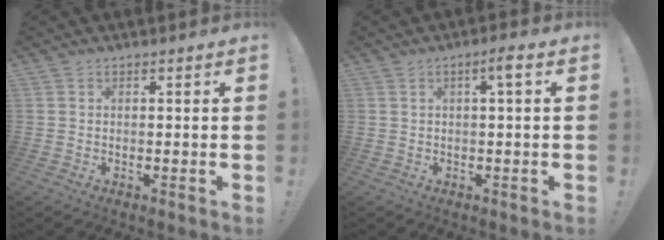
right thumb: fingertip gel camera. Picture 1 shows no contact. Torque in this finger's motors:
{"motor_torque": [0.07, 0.01, 0.19, 0.15, 0.06]}